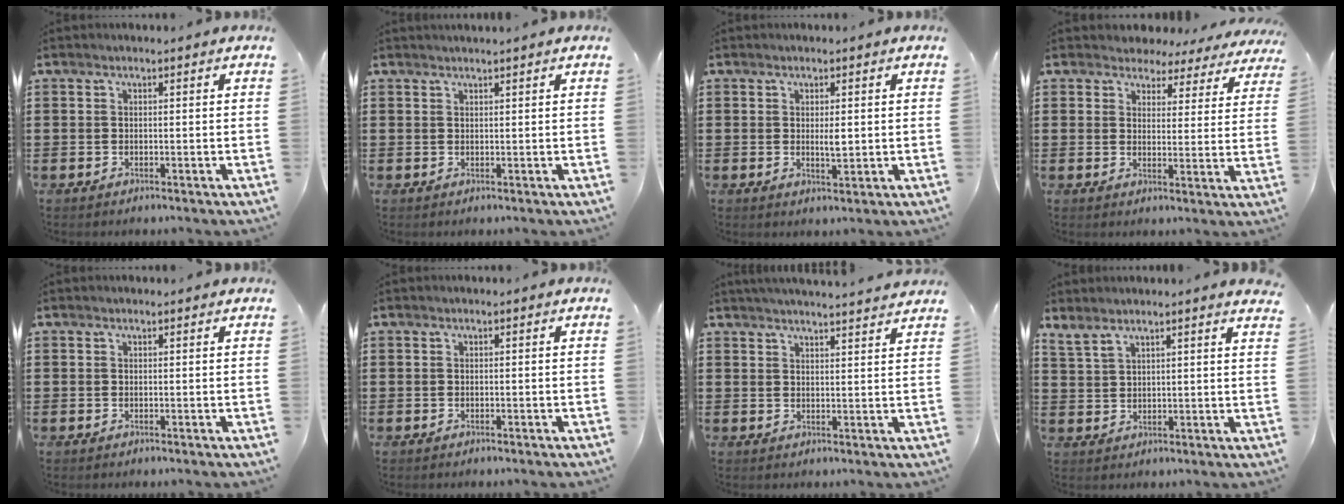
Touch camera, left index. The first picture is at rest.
{"total": 0.8, "force": [0.7, -0.2, 0.1], "torque": [-0.002, -0.001, 0.015]}
{"total": 2.3, "force": [0.3, 0.7, 2.2], "torque": [-0.034, -0.004, 0.004]}
{"total": 3.8, "force": [3.5, 1.4, 0.3], "torque": [-0.019, -0.020, 0.059]}
{"total": 0.0}
{"total": 0.0}
{"total": 3.3, "force": [3.2, -0.7, 0.3], "torque": [-0.015, -0.018, 0.057]}
{"total": 3.7, "force": [3.4, 0.6, 1.3], "torque": [-0.034, -0.008, 0.065]}